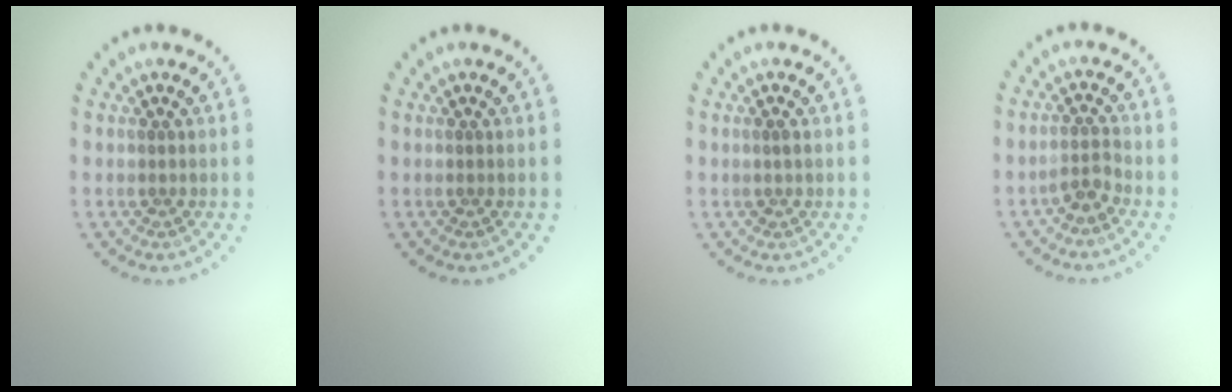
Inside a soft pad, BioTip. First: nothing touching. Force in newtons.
{"total": 0.0}
{"total": 0.7, "press": 0.7, "slide": 0.0}
{"total": 1.8, "press": 1.3, "slide": 1.2}